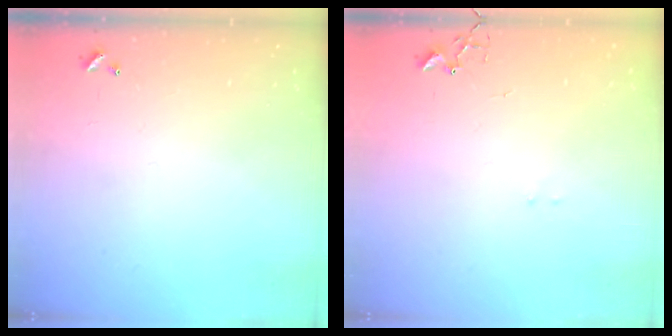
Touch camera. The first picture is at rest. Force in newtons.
{"total": 6.8, "press": 6.8, "slide": 0.6}